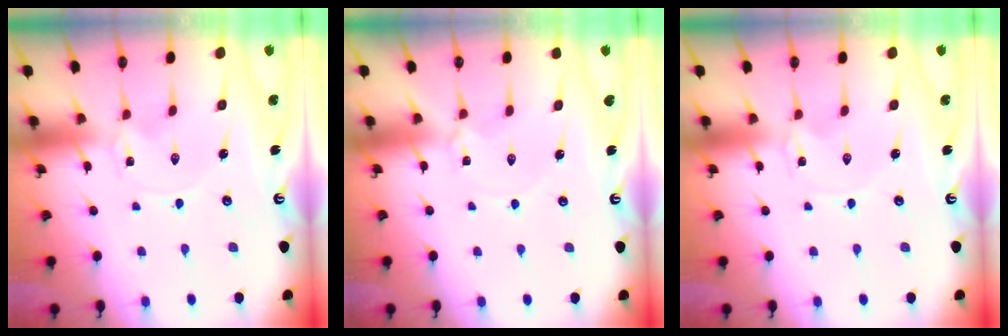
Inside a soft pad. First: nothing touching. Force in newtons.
{"total": 1.4, "press": 1.3, "slide": 0.3}
{"total": 0.0}